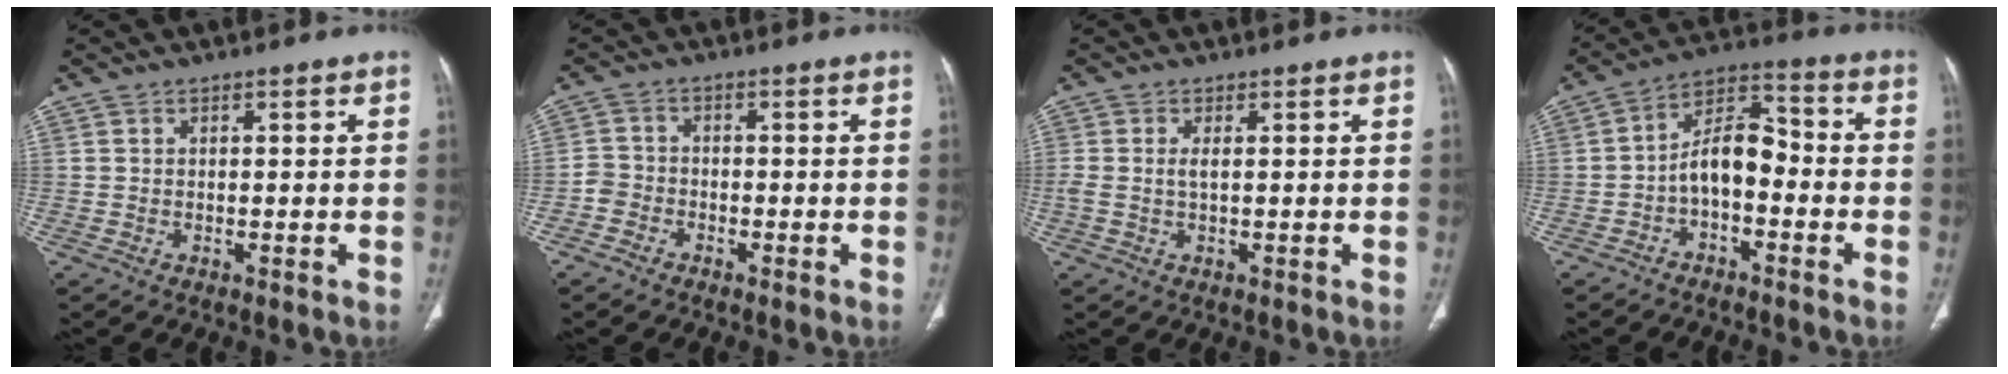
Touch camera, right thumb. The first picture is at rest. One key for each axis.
{"total": 3.2, "fx": -1.8, "fy": 2.6, "fz": 0.5, "tx": -0.002, "ty": 0.016, "tz": -0.044}
{"total": 1.9, "fx": 0.2, "fy": 0.8, "fz": 1.8, "tx": -0.048, "ty": 0.003, "tz": 0.006}
{"total": 9.2, "fx": -2.5, "fy": 5.2, "fz": 7.1, "tx": -0.108, "ty": 0.048, "tz": -0.054}